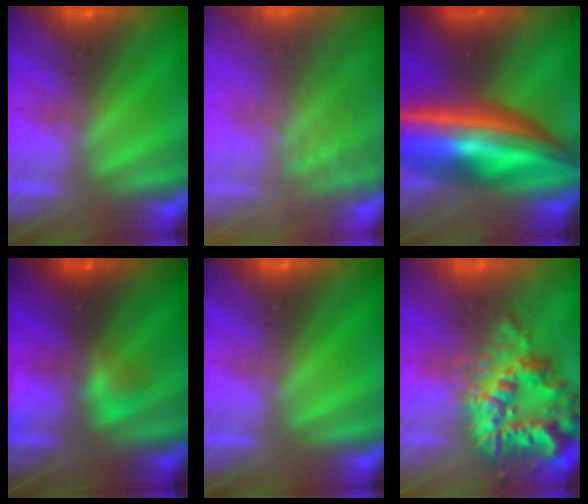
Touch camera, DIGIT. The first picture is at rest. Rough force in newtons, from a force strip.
{"total": 9.7}
{"total": 10.0}
{"total": 2.3}
{"total": 0.0}
{"total": 6.5}